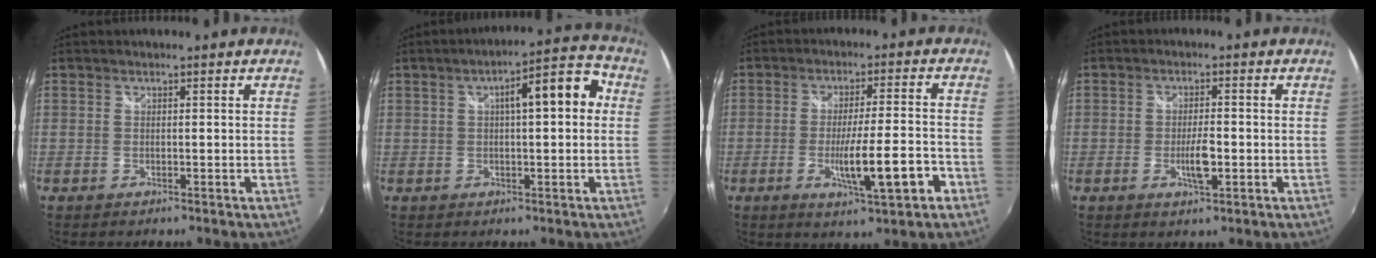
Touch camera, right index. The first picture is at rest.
{"total": 9.1, "force": [1.4, 2.4, 8.7], "torque": [-0.122, 0.030, 0.024]}
{"total": 10.9, "force": [-4.4, 0.9, 10.0], "torque": [-0.164, -0.022, -0.064]}
{"total": 4.5, "force": [-1.2, 1.4, 4.1], "torque": [-0.078, -0.004, -0.021]}